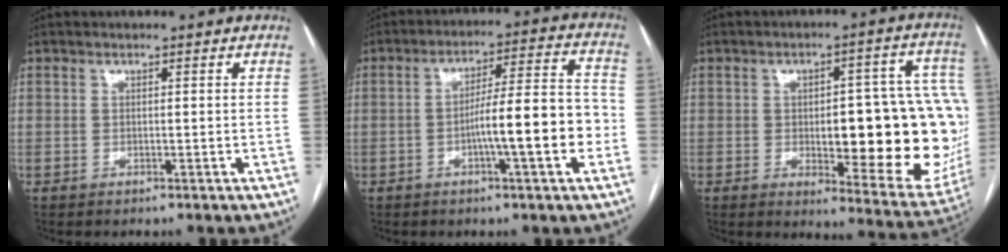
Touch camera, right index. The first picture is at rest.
{"total": 11.6, "force": [-2.8, 1.0, 11.2], "torque": [-0.172, 0.018, -0.045]}
{"total": 24.0, "force": [-1.6, 7.3, 22.8], "torque": [-0.200, 0.027, 0.005]}